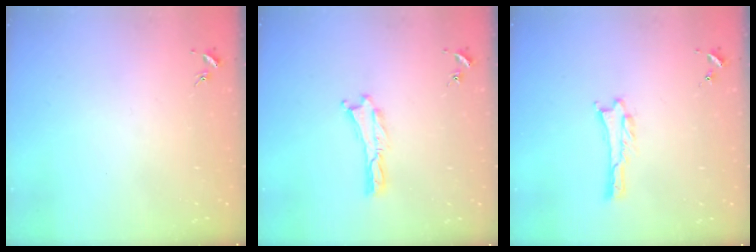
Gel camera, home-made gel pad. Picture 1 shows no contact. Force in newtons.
{"total": 0.0}
{"total": 1.0, "press": 1.0, "slide": 0.1}